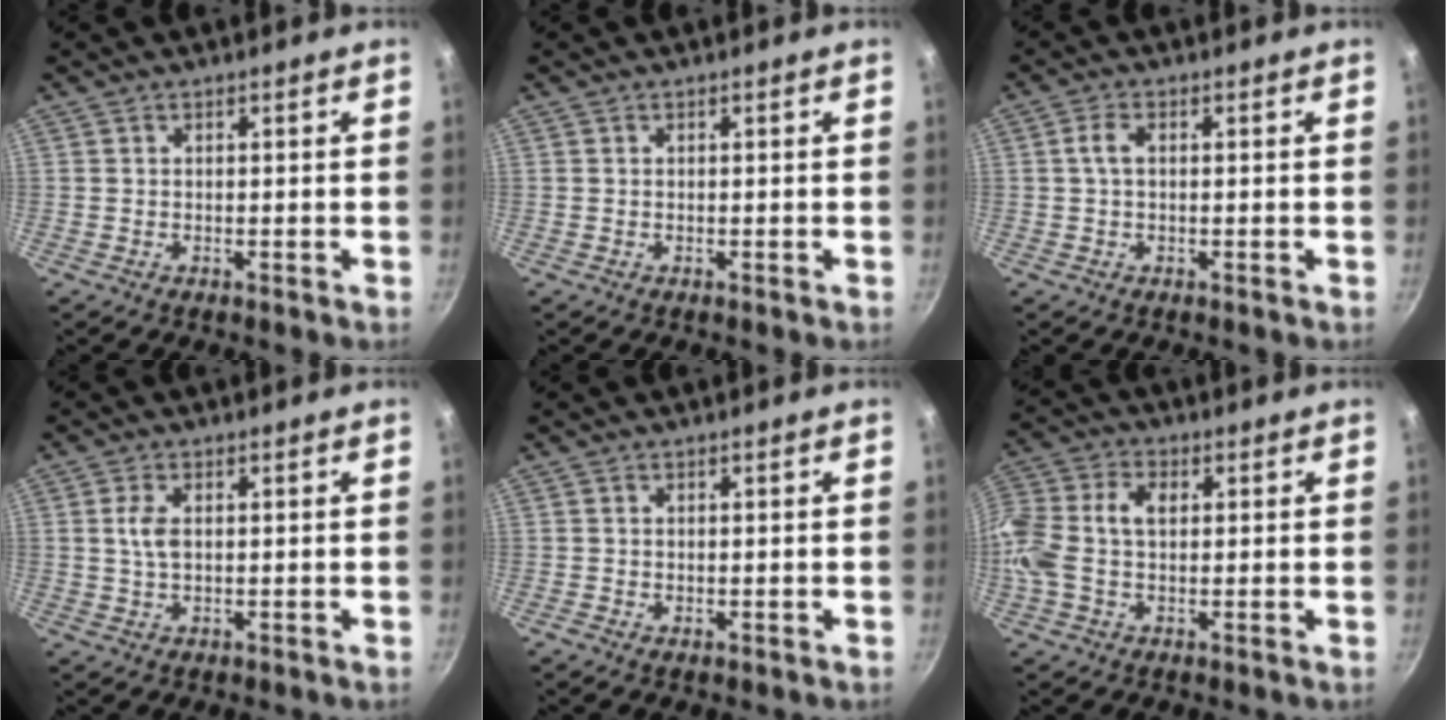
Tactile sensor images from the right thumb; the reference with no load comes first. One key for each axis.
{"total": 0.0}
{"total": 2.4, "fx": 0.2, "fy": 1.3, "fz": 2.0, "tx": -0.044, "ty": 0.006, "tz": 0.003}
{"total": 3.4, "fx": 0.5, "fy": 1.7, "fz": 2.9, "tx": -0.060, "ty": 0.003, "tz": 0.009}
{"total": 0.6, "fx": -0.1, "fy": 0.5, "fz": 0.4, "tx": -0.003, "ty": 0.000, "tz": -0.002}
{"total": 11.9, "fx": 0.8, "fy": 7.6, "fz": 9.1, "tx": -0.188, "ty": 0.027, "tz": -0.002}